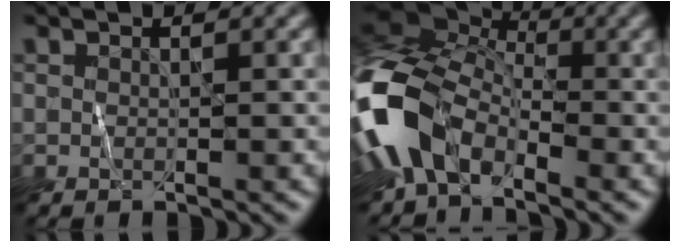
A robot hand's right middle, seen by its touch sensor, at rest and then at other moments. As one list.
[{"total": 10.1, "force": [-3.6, 6.2, 7.1], "torque": [-0.157, -0.006, -0.086]}]